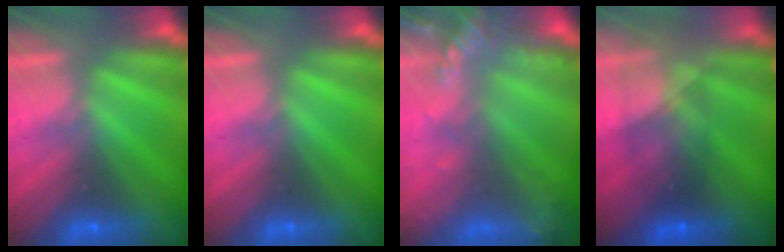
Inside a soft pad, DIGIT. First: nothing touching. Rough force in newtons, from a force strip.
{"total": 0.0}
{"total": 6.9}
{"total": 6.9}